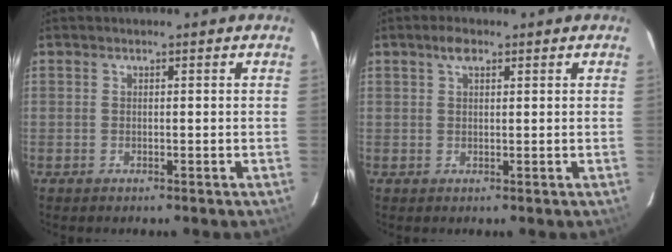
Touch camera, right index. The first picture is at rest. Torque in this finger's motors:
{"motor_torque": [0.13, -0.06, 0.08, 0.03]}